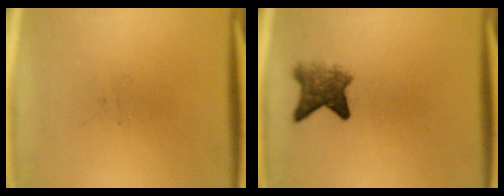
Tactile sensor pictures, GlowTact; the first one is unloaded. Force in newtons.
{"total": 4.5}